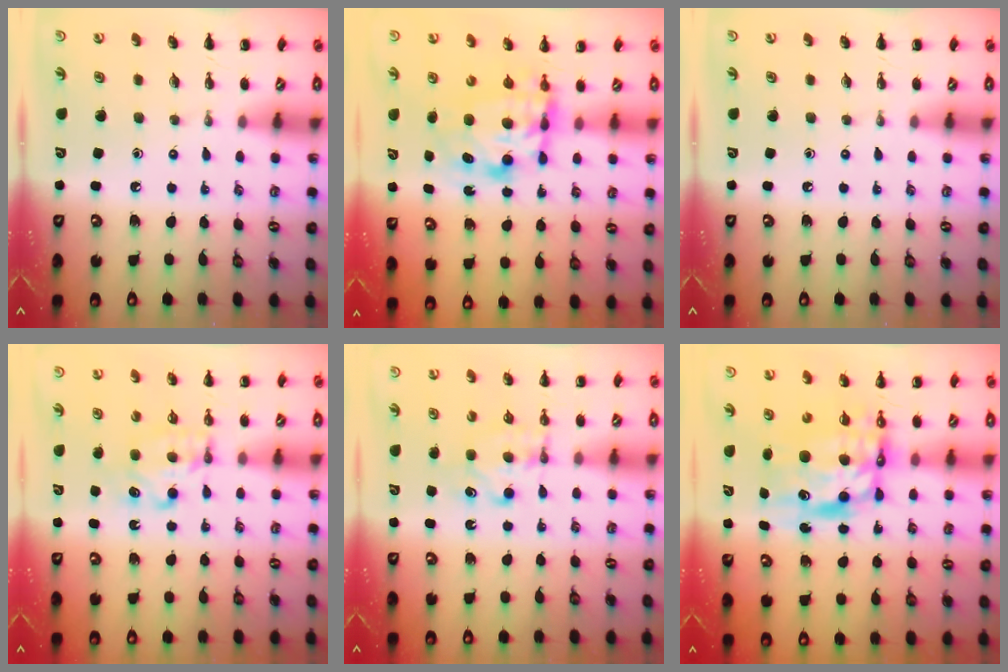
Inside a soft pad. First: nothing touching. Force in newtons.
{"total": 7.9, "press": 7.8, "slide": 1.2}
{"total": 0.0}
{"total": 6.0, "press": 6.0, "slide": 0.7}
{"total": 5.3, "press": 5.2, "slide": 1.0}
{"total": 9.1, "press": 8.7, "slide": 2.5}